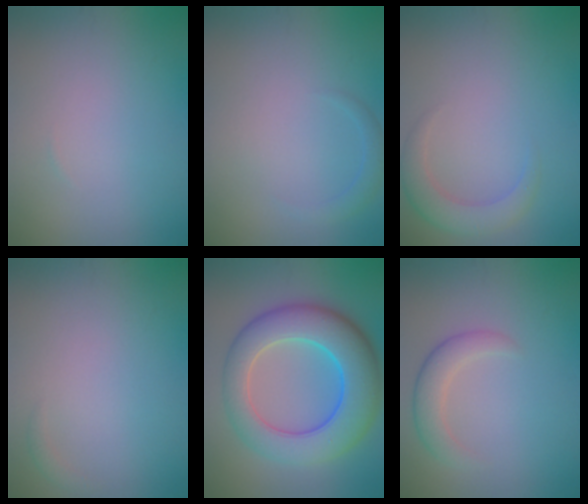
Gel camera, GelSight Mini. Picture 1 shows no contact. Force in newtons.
{"total": 1.2, "press": 1.2, "slide": 0.1}
{"total": 3.0, "press": 3.0, "slide": 0.3}
{"total": 0.6, "press": 0.6, "slide": 0.1}
{"total": 10.5, "press": 10.5, "slide": 0.3}
{"total": 2.7, "press": 2.7, "slide": 0.2}